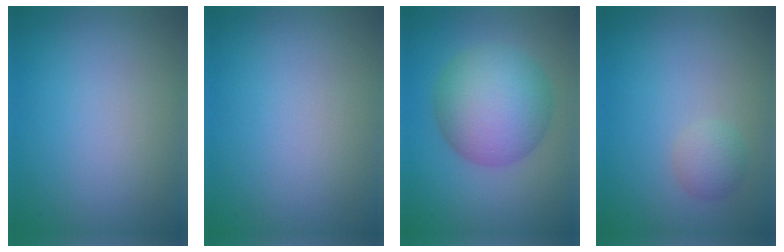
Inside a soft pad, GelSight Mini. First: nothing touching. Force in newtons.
{"total": 0.0}
{"total": 8.5, "press": 8.5, "slide": 0.2}
{"total": 1.6, "press": 1.6, "slide": 0.1}